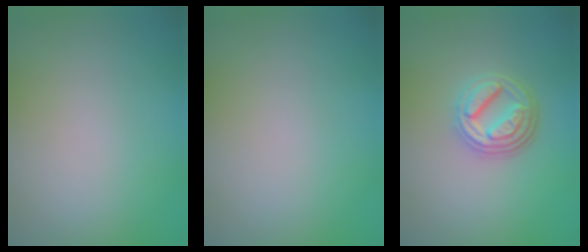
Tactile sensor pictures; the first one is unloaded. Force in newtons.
{"total": 0.0}
{"total": 4.6, "press": 3.4, "slide": 3.0}